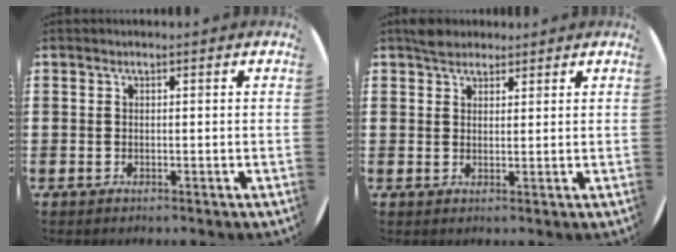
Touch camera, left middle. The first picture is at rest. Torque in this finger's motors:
{"motor_torque": [0.83, -0.76, 0.02, 0.06]}